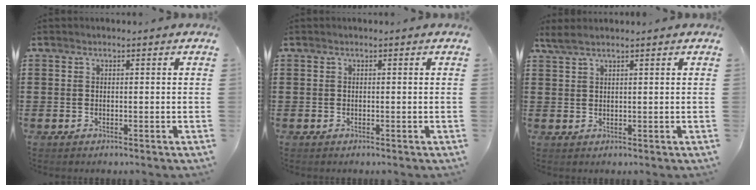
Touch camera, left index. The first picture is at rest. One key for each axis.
{"total": 0.0}
{"total": 2.0, "fx": 1.6, "fy": 0.2, "fz": 1.2, "tx": -0.026, "ty": 0.002, "tz": 0.030}